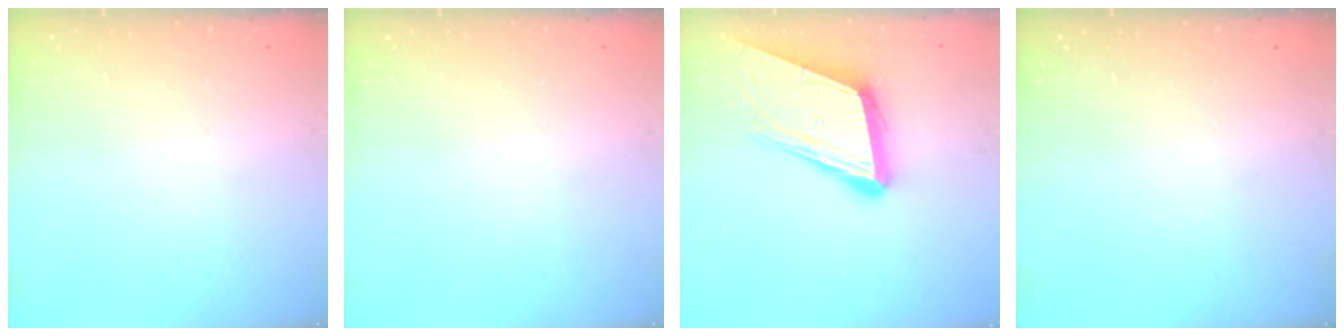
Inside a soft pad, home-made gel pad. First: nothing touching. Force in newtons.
{"total": 0.0}
{"total": 15.9, "press": 15.4, "slide": 4.0}
{"total": 0.0}